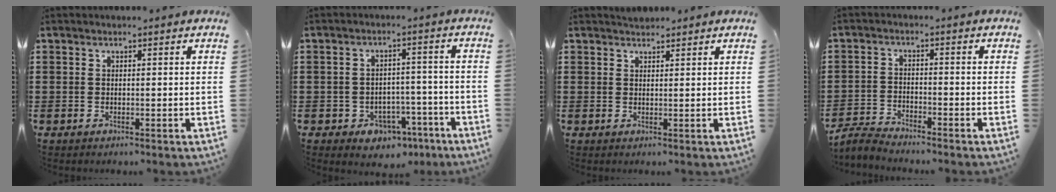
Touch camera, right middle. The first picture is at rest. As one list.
[{"total": 3.9, "force": [-3.2, 2.1, 0.9], "torque": [-0.023, 0.011, -0.065]}, {"total": 1.3, "force": [1.3, 0.3, -0.1], "torque": [-0.002, 0.002, 0.025]}, {"total": 3.3, "force": [-3.3, 0.3, 0.5], "torque": [-0.026, 0.001, -0.074]}]